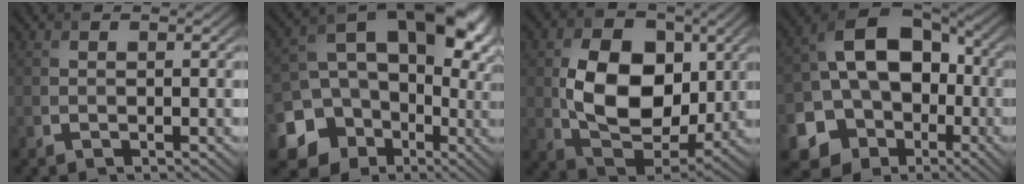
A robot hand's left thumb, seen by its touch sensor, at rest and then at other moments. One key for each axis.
{"total": 17.0, "fx": -2.5, "fy": 14.0, "fz": 9.4, "tx": -0.182, "ty": -0.029, "tz": -0.040}
{"total": 12.1, "fx": 0.9, "fy": 8.2, "fz": 8.9, "tx": -0.169, "ty": -0.007, "tz": 0.019}
{"total": 17.5, "fx": -4.0, "fy": 14.0, "fz": 9.7, "tx": -0.181, "ty": -0.024, "tz": -0.079}